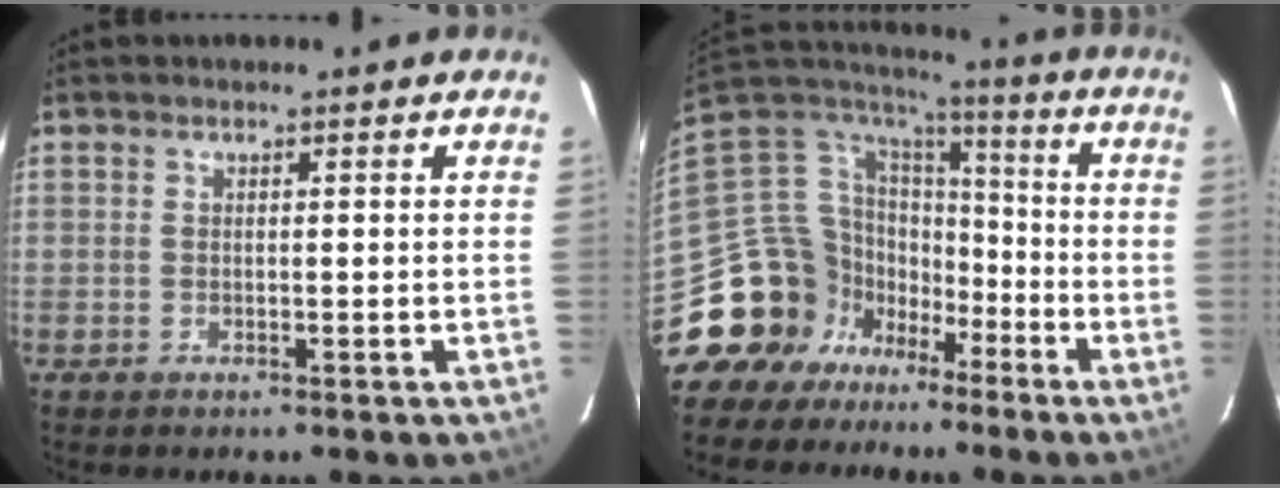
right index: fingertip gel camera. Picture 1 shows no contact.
{"total": 17.9, "force": [-10.8, 13.4, 4.8], "torque": [-0.125, 0.036, -0.189]}